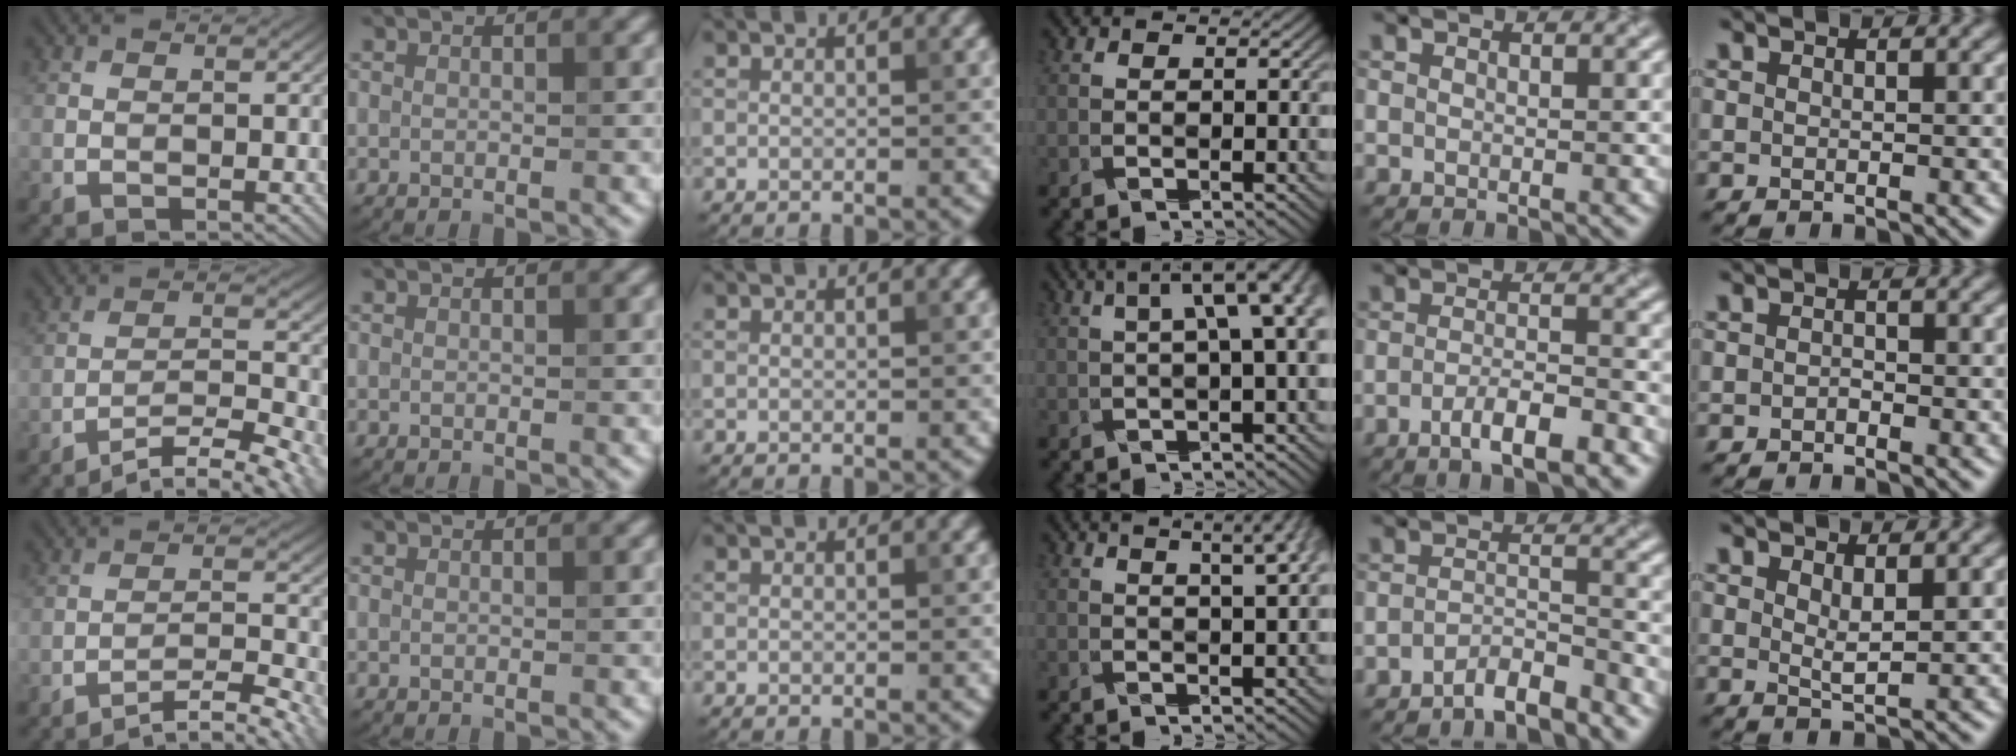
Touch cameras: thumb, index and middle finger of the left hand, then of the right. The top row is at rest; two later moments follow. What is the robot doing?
{"motion": "pour", "object": "sugar"}